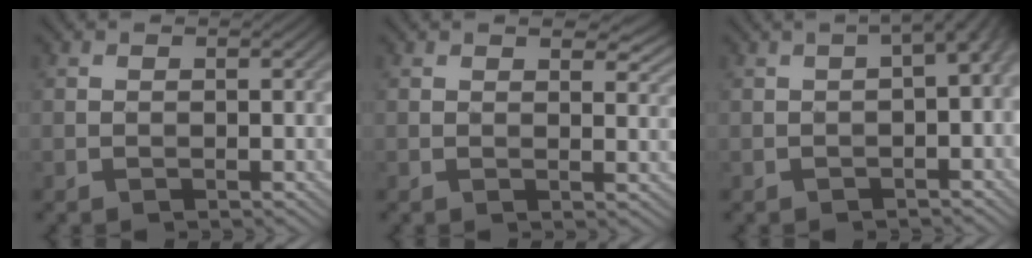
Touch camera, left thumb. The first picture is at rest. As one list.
[{"total": 4.1, "force": [2.5, 1.7, 2.7], "torque": [-0.039, -0.002, 0.043]}, {"total": 4.6, "force": [-0.1, 1.6, 4.3], "torque": [-0.057, 0.012, -0.002]}]